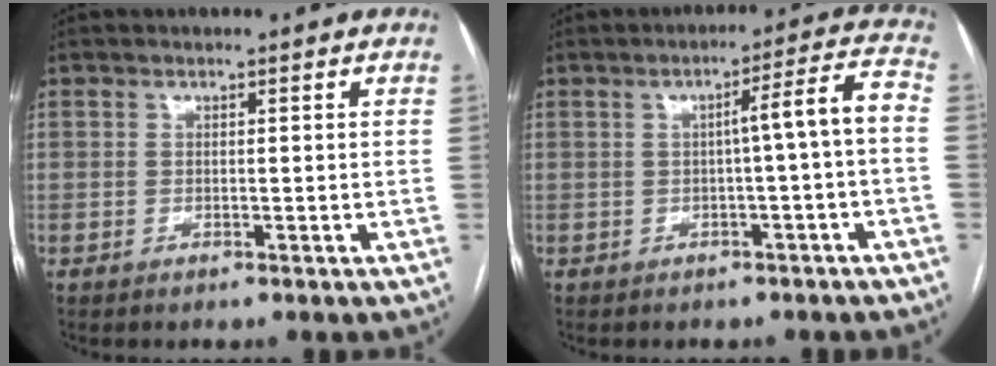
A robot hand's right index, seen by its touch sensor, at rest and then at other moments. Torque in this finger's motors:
{"motor_torque": [0.72, -0.19, 0.24, 0.09]}